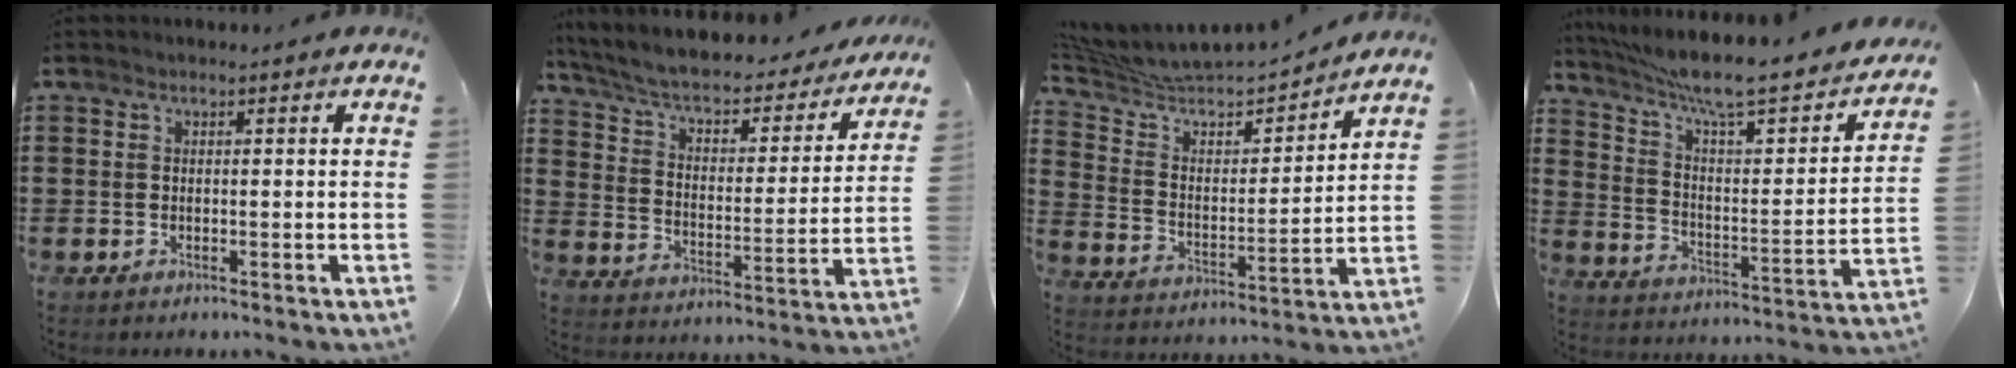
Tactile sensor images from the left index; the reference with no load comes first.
{"total": 4.9, "force": [3.8, 1.4, 2.7], "torque": [-0.070, -0.032, 0.057]}
{"total": 5.4, "force": [4.8, 1.8, 1.7], "torque": [-0.064, -0.038, 0.075]}
{"total": 8.3, "force": [6.6, 0.4, 5.0], "torque": [-0.115, -0.057, 0.104]}